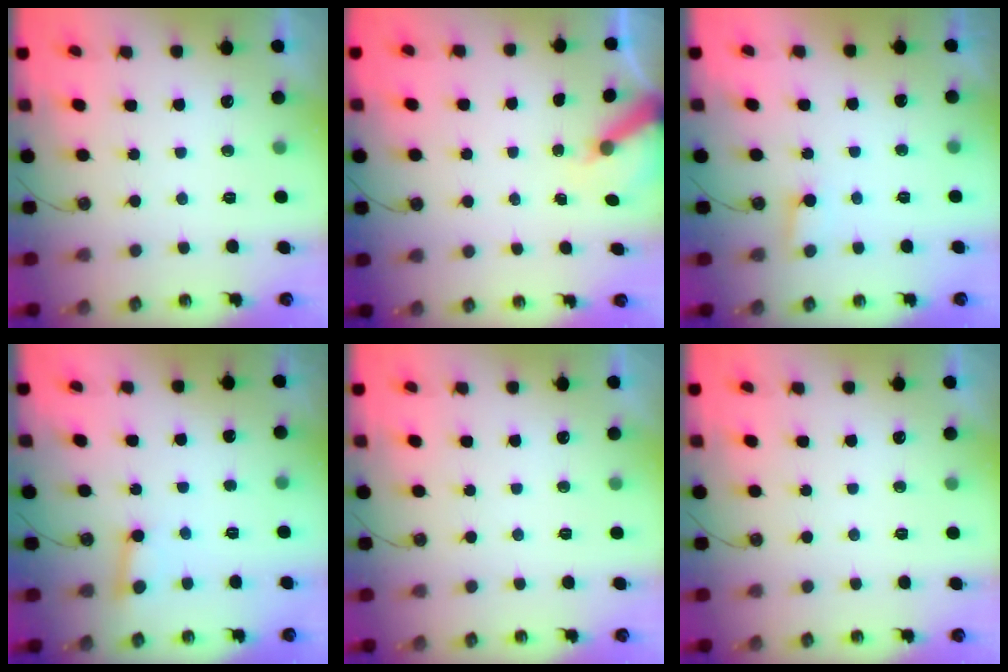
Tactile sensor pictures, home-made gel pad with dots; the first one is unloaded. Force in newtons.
{"total": 5.7, "press": 5.6, "slide": 0.7}
{"total": 3.9, "press": 3.9, "slide": 0.3}
{"total": 2.6, "press": 2.6, "slide": 0.2}
{"total": 0.0}
{"total": 0.0}